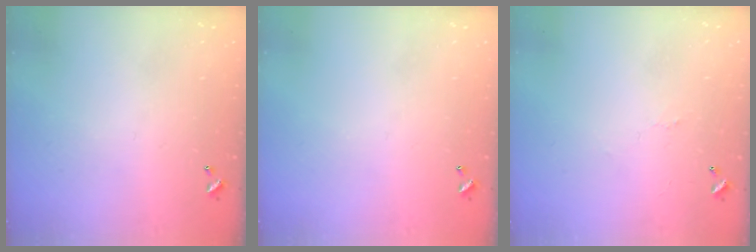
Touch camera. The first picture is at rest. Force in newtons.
{"total": 0.0}
{"total": 1.6, "press": 1.5, "slide": 0.5}